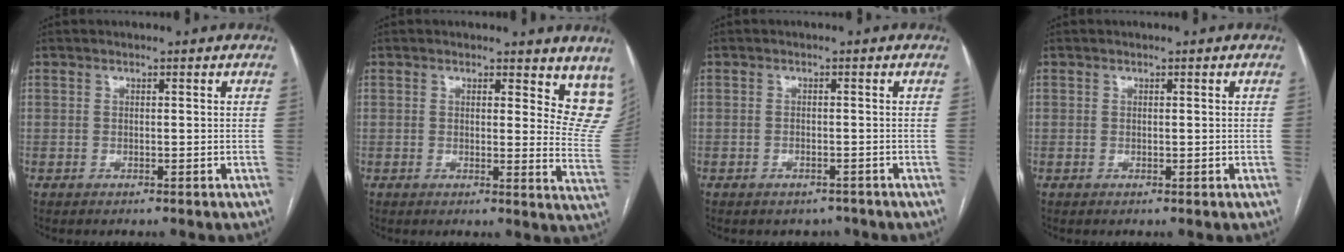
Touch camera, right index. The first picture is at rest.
{"total": 9.1, "force": [7.1, 2.9, 4.9], "torque": [-0.036, -0.037, 0.050]}
{"total": 2.3, "force": [-1.9, 1.3, 0.3], "torque": [-0.005, 0.002, -0.021]}
{"total": 0.0}